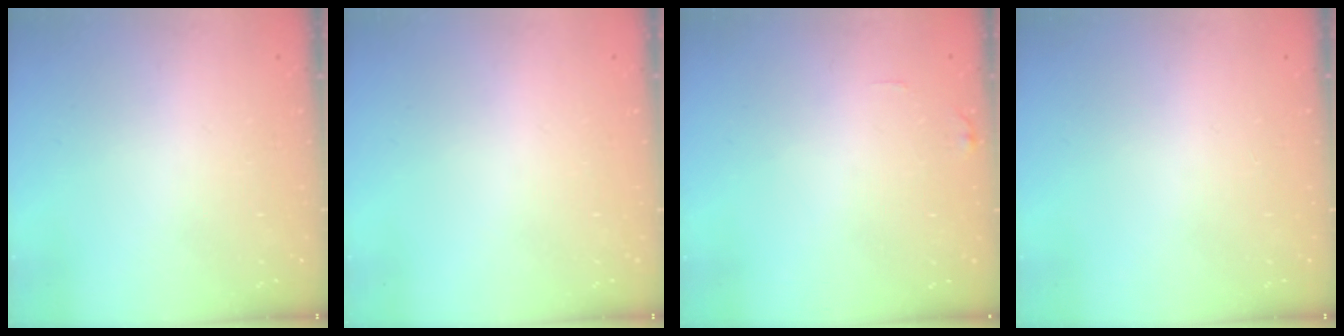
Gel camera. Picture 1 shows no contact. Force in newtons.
{"total": 0.0}
{"total": 5.1, "press": 5.1, "slide": 0.3}
{"total": 0.0}